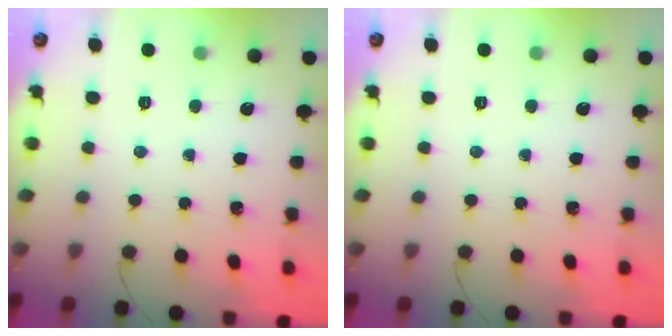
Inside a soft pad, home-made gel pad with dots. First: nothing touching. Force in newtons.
{"total": 0.0}